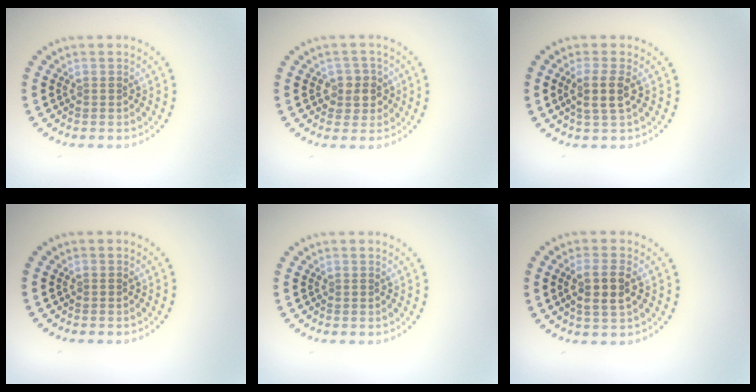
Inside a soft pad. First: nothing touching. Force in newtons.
{"total": 2.1, "press": 2.0, "slide": 0.8}
{"total": 2.5, "press": 2.2, "slide": 1.2}
{"total": 0.0}
{"total": 0.0}
{"total": 2.9, "press": 2.7, "slide": 1.0}